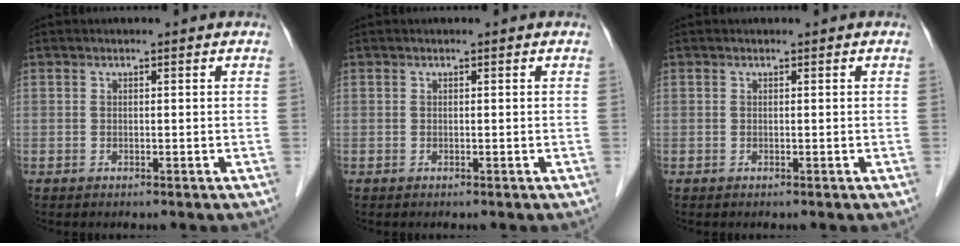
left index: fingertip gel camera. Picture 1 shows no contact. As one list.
[{"total": 0.0}, {"total": 0.0}]